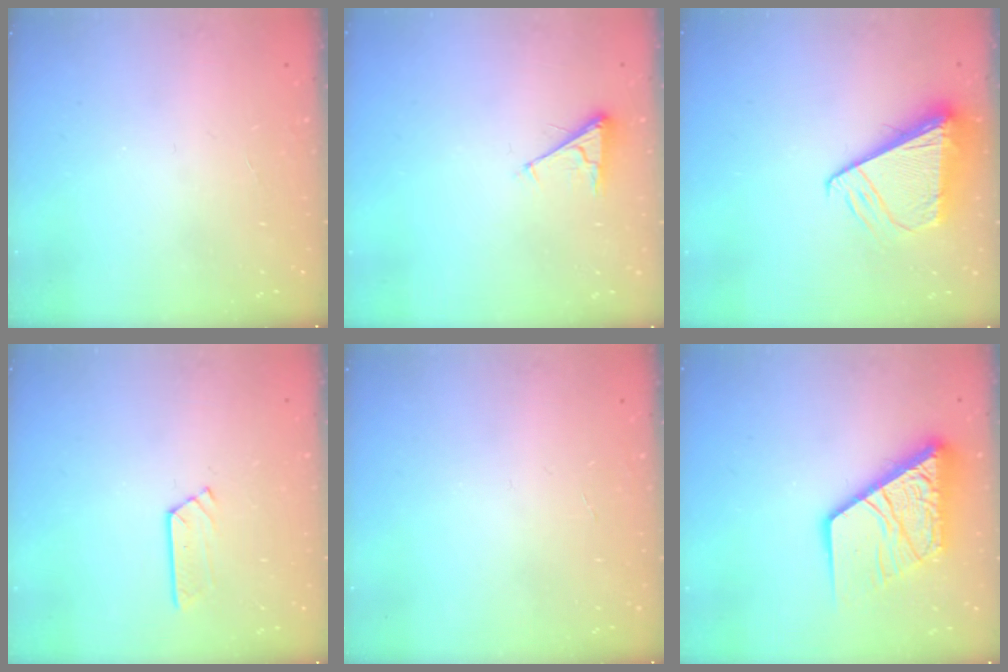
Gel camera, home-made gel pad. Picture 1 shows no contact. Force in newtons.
{"total": 2.8, "press": 2.8, "slide": 0.4}
{"total": 8.1, "press": 8.0, "slide": 0.9}
{"total": 3.4, "press": 3.4, "slide": 0.4}
{"total": 0.0}
{"total": 15.5, "press": 15.4, "slide": 1.9}